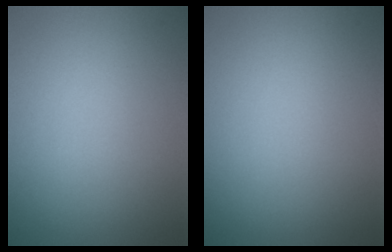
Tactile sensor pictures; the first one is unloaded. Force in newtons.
{"total": 0.0}